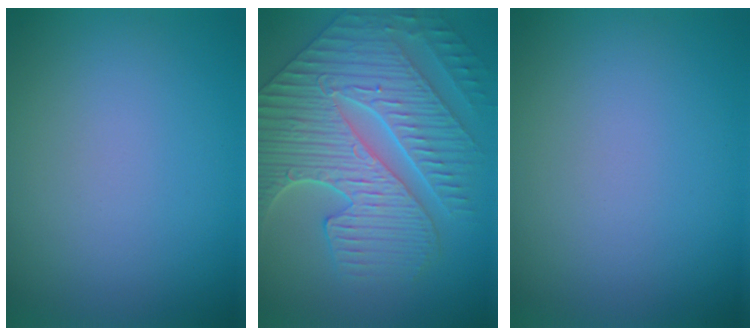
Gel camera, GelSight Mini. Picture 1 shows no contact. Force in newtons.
{"total": 8.2, "press": 6.9, "slide": 4.5}
{"total": 0.0}